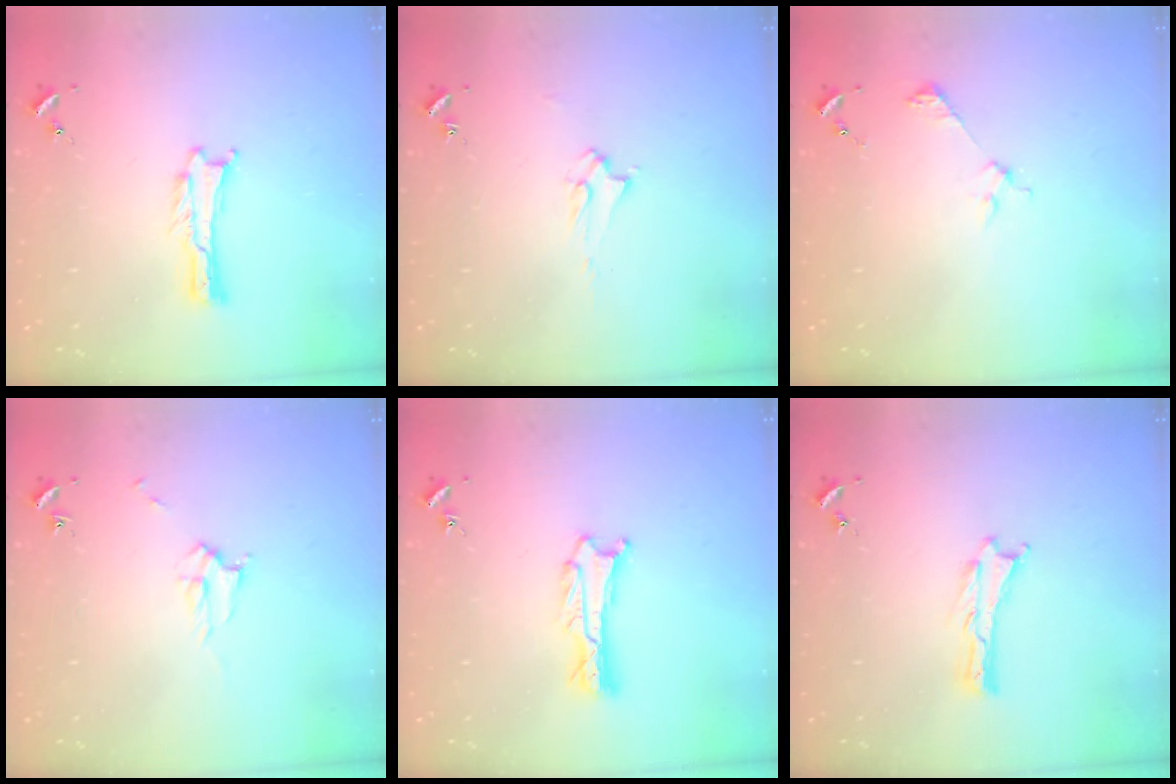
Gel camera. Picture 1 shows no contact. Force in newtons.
{"total": 1.9, "press": 1.9, "slide": 0.3}
{"total": 2.5, "press": 2.5, "slide": 0.2}
{"total": 2.3, "press": 2.3, "slide": 0.3}
{"total": 0.9, "press": 0.9, "slide": 0.1}
{"total": 0.0}